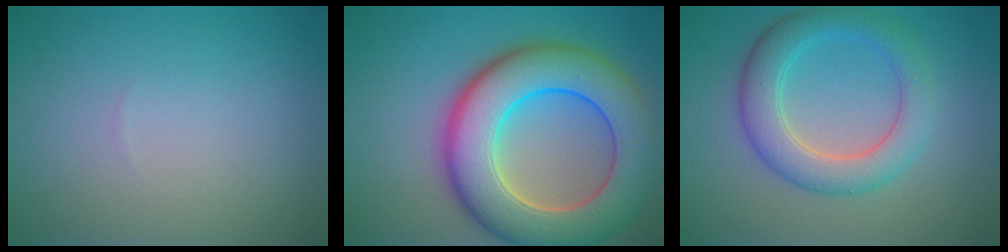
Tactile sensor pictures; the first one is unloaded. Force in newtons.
{"total": 12.0, "press": 12.0, "slide": 0.7}
{"total": 5.2, "press": 5.2, "slide": 0.1}